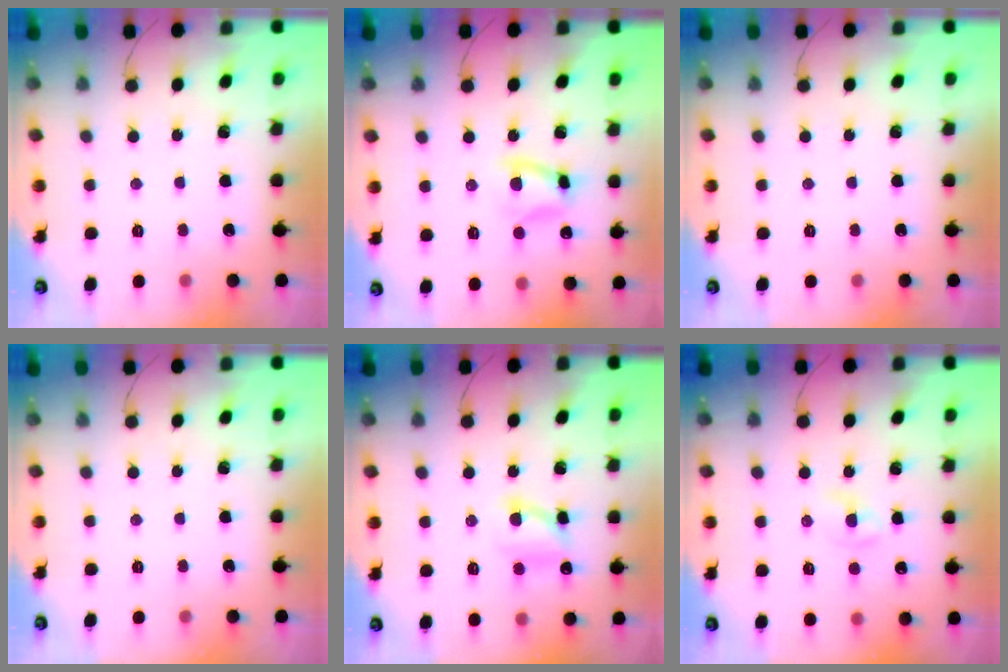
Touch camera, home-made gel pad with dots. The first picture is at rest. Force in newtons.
{"total": 6.8, "press": 6.8, "slide": 1.0}
{"total": 0.0}
{"total": 0.0}
{"total": 7.6, "press": 7.5, "slide": 0.6}
{"total": 1.6, "press": 1.4, "slide": 0.9}